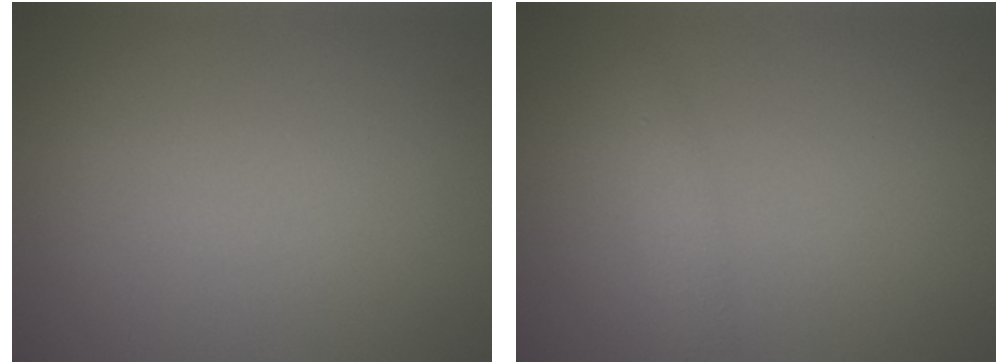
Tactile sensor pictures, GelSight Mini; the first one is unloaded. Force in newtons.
{"total": 1.3, "press": 1.3, "slide": 0.0}